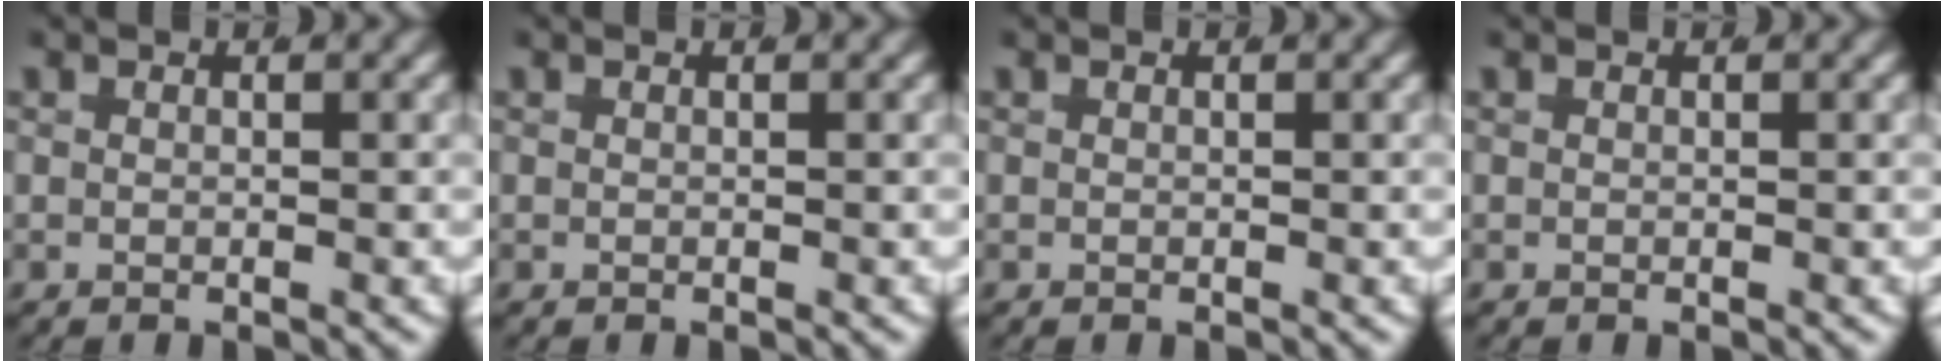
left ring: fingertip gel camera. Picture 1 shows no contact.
{"total": 0.0}
{"total": 0.0}
{"total": 0.0}